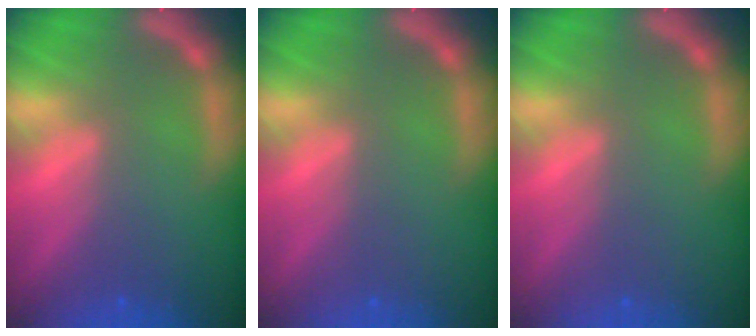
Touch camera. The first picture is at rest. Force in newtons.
{"total": 0.0}
{"total": 0.0}